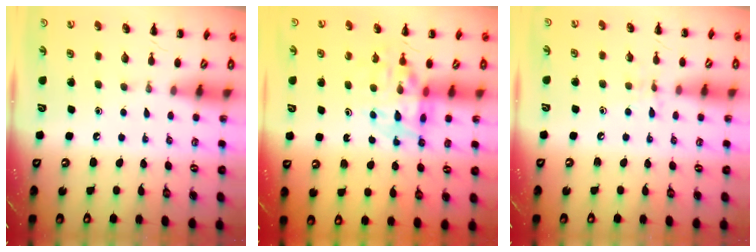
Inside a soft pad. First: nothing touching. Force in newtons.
{"total": 10.3, "press": 10.0, "slide": 2.7}
{"total": 6.1, "press": 5.7, "slide": 2.0}